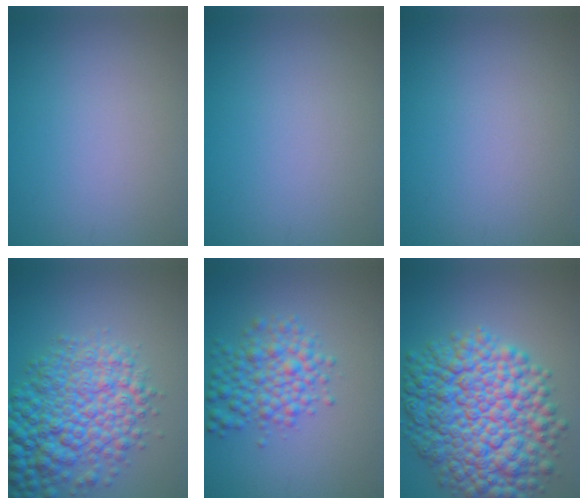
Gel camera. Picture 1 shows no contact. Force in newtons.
{"total": 0.0}
{"total": 0.0}
{"total": 9.0, "press": 9.0, "slide": 0.2}
{"total": 4.5, "press": 4.5, "slide": 0.1}
{"total": 12.3, "press": 12.3, "slide": 0.3}